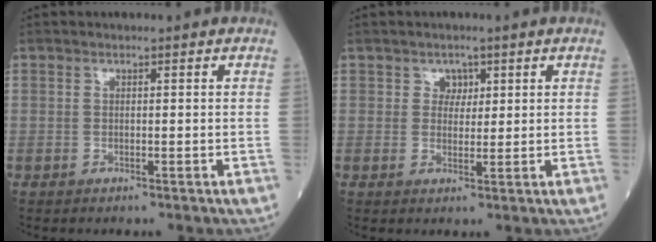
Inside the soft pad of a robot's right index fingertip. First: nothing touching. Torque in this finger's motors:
{"motor_torque": [-0.01, 0.00, -0.01, 0.01]}